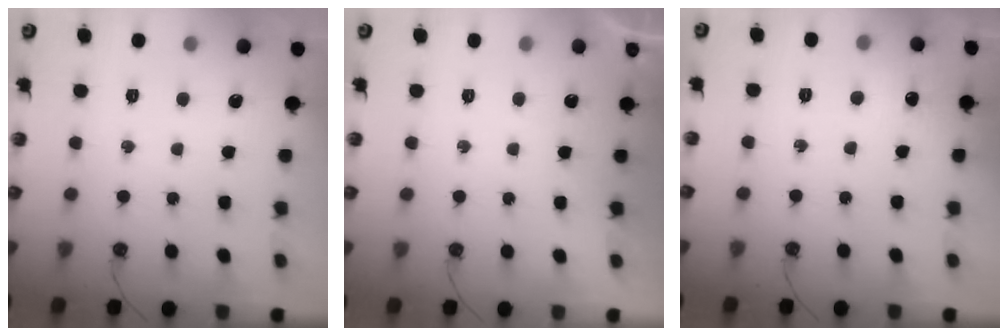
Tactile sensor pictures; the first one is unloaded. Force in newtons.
{"total": 0.0}
{"total": 5.2, "press": 5.2, "slide": 0.6}